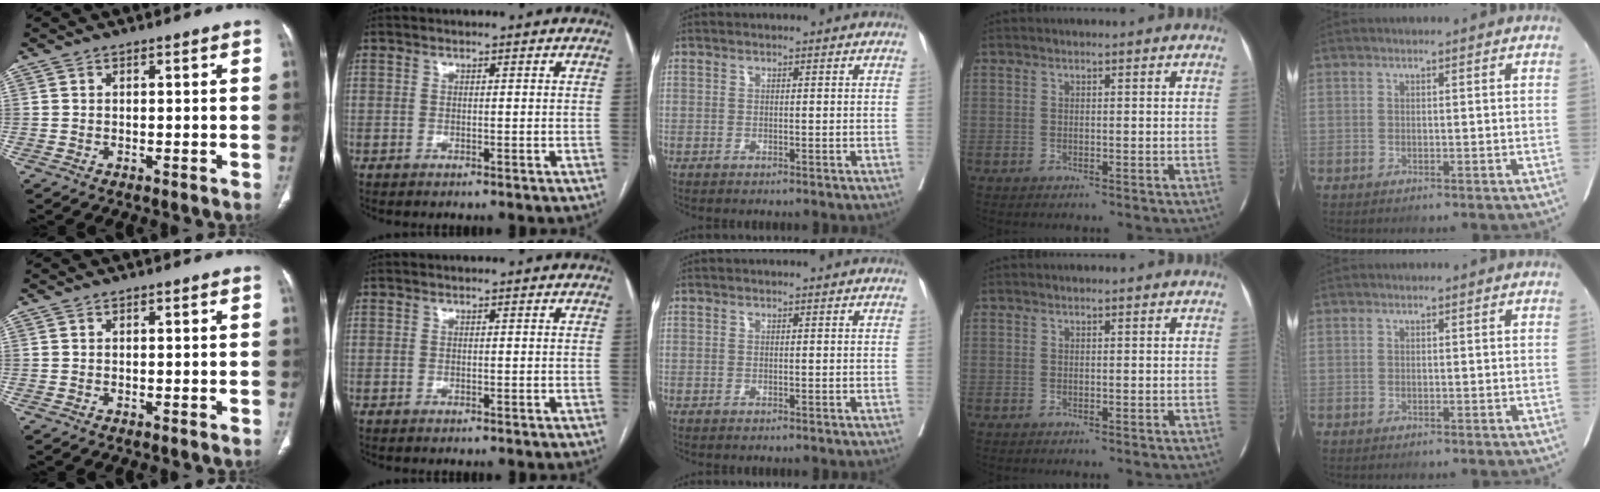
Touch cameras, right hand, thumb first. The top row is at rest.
{}